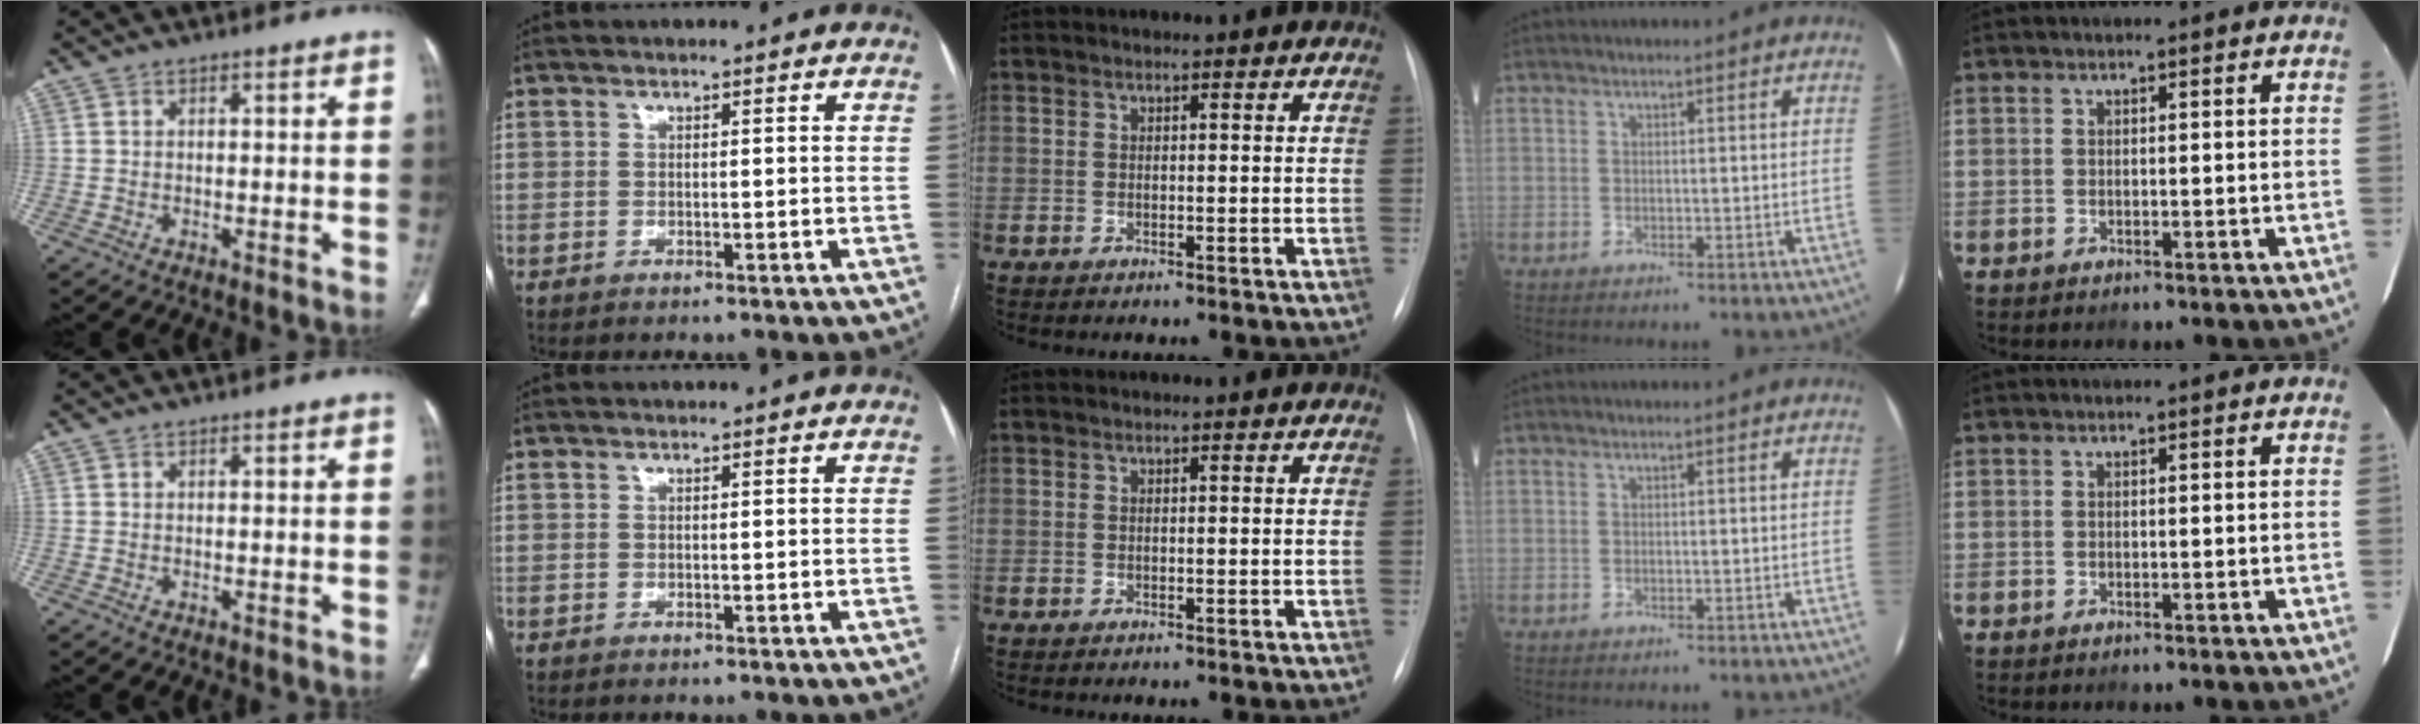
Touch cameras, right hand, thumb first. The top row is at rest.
{}